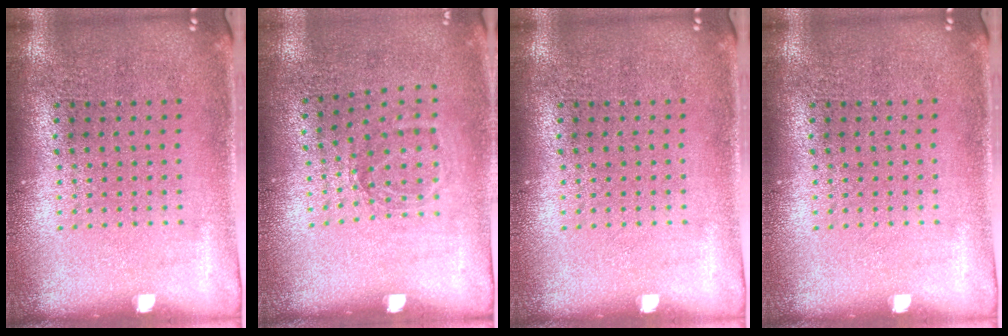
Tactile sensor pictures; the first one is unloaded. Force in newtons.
{"total": 1.1, "press": 0.8, "slide": 0.7}
{"total": 0.0}
{"total": 0.0}